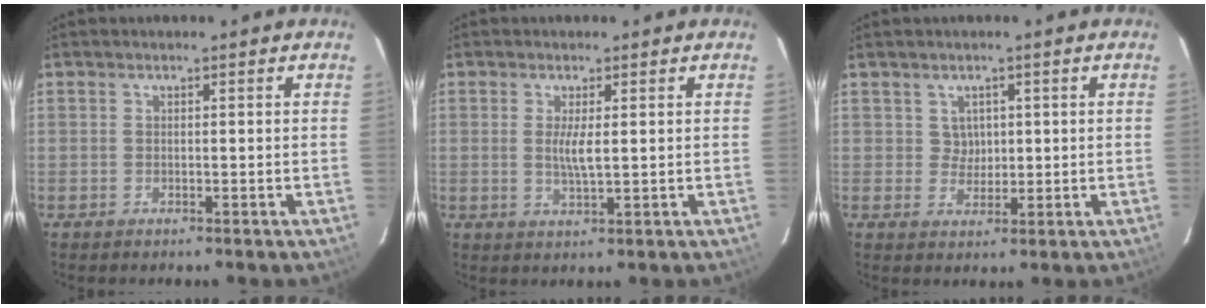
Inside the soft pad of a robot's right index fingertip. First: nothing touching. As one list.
[{"total": 3.3, "force": [0.4, 0.7, 3.2], "torque": [-0.061, -0.009, 0.008]}, {"total": 2.9, "force": [0.9, 2.7, 0.3], "torque": [0.001, 0.006, 0.018]}]